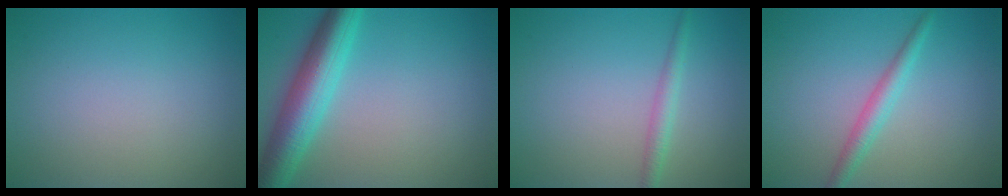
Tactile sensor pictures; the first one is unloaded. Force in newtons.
{"total": 6.6, "press": 6.6, "slide": 0.1}
{"total": 1.7, "press": 1.7, "slide": 0.0}
{"total": 2.3, "press": 2.3, "slide": 0.0}